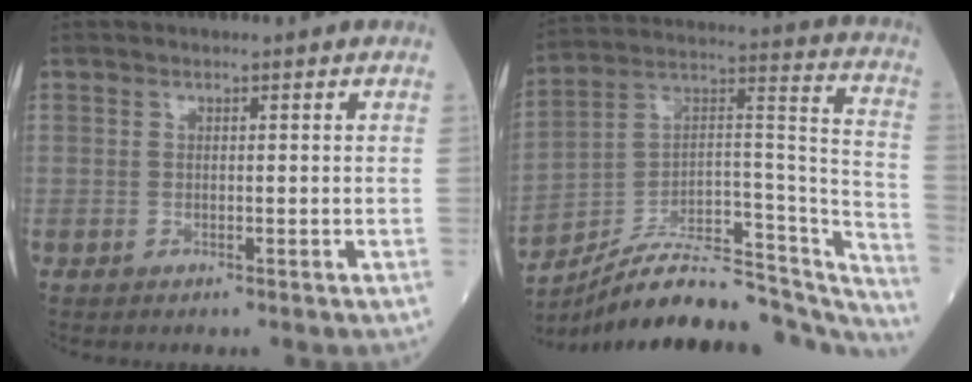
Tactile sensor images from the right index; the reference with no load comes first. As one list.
[{"total": 27.7, "force": [-24.3, 7.2, 11.3], "torque": [-0.125, 0.047, -0.356]}]